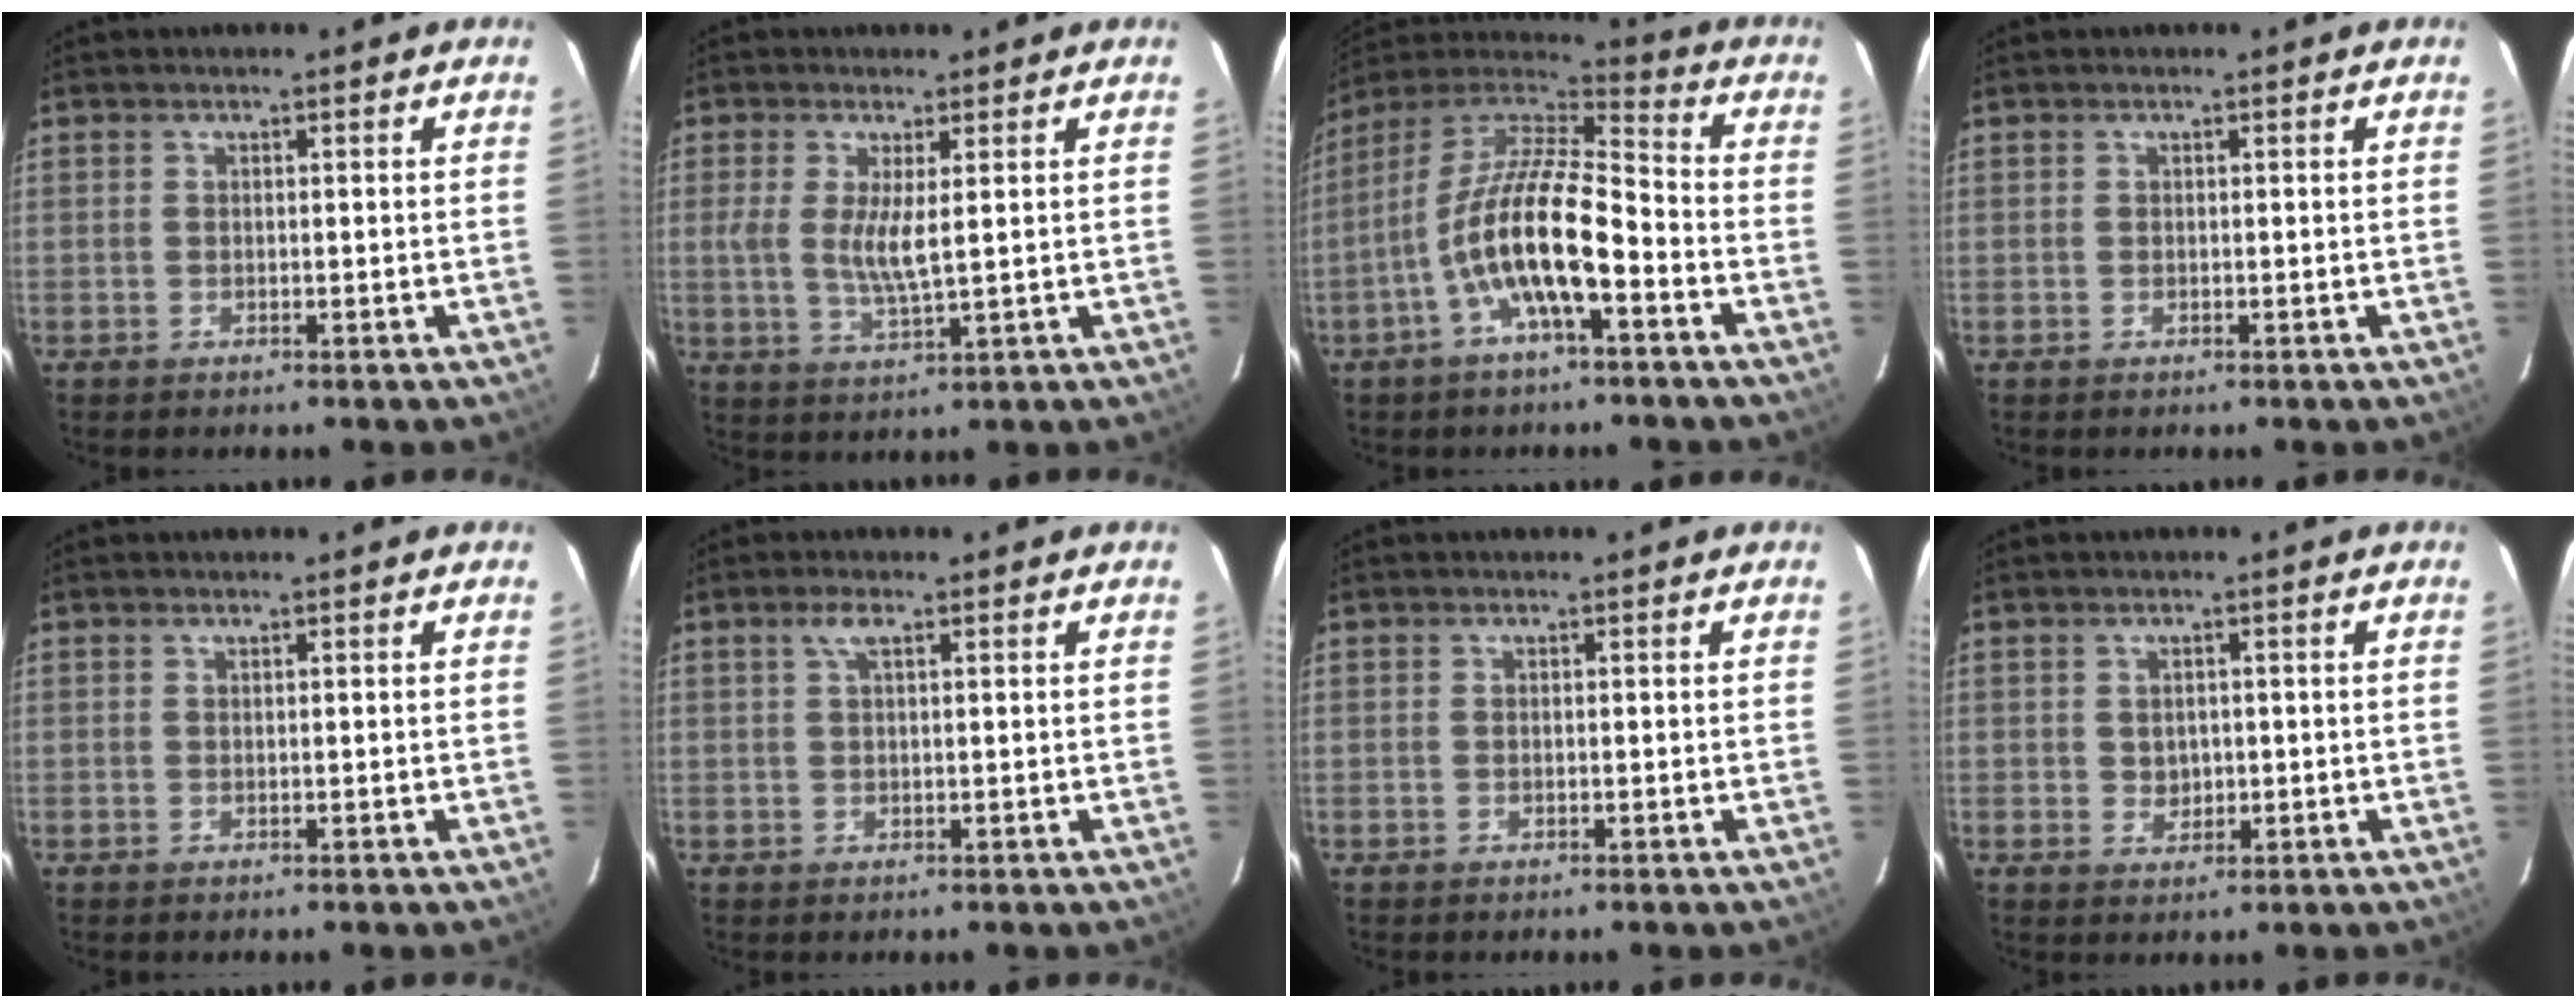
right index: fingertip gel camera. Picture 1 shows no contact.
{"total": 5.6, "force": [0.7, 1.0, 5.4], "torque": [-0.111, -0.009, 0.012]}
{"total": 15.5, "force": [-6.0, 4.2, 13.6], "torque": [-0.260, -0.004, -0.119]}
{"total": 0.0}
{"total": 0.0}
{"total": 1.9, "force": [1.0, 0.5, 1.6], "torque": [-0.032, 0.006, 0.017]}
{"total": 0.0}
{"total": 2.5, "force": [0.0, 2.3, 1.0], "torque": [-0.015, 0.004, 0.003]}